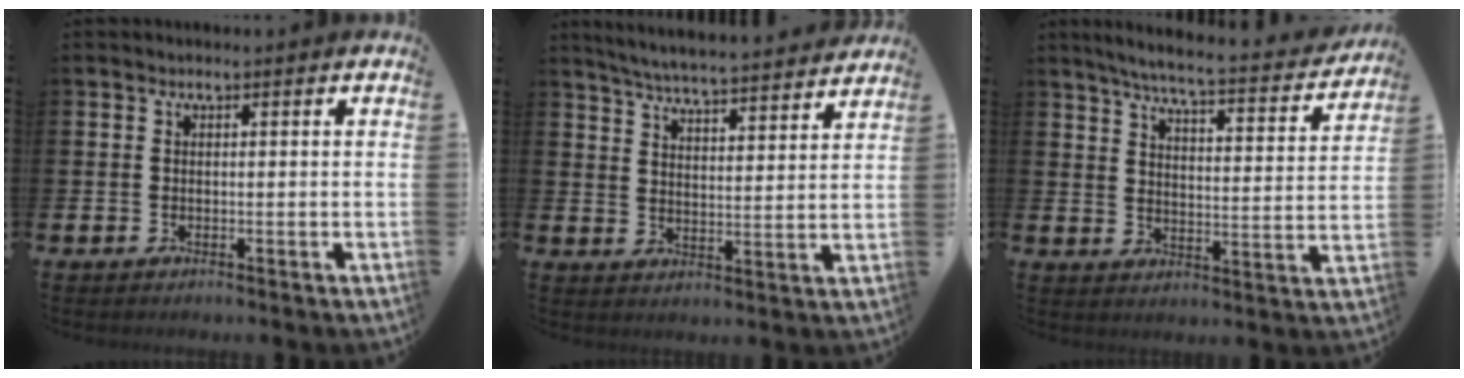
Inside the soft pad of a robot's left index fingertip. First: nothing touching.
{"total": 5.9, "force": [5.8, 0.0, 1.1], "torque": [-0.046, -0.043, 0.101]}
{"total": 5.7, "force": [5.1, 0.3, 2.3], "torque": [-0.061, -0.042, 0.081]}